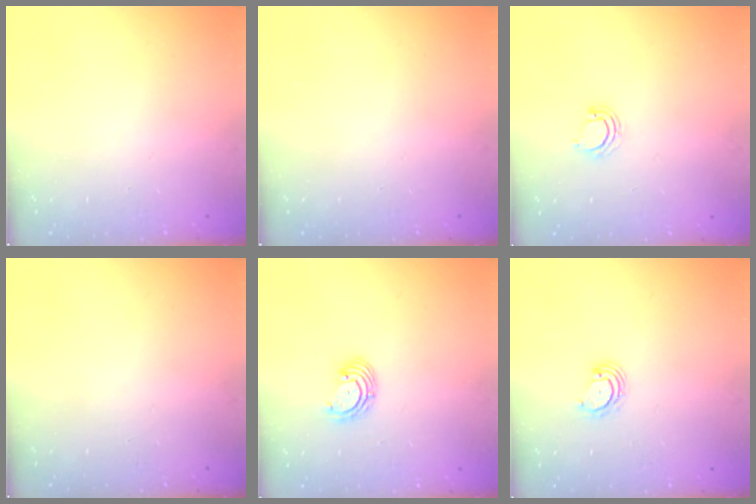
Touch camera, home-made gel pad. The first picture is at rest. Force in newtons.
{"total": 0.0}
{"total": 2.2, "press": 2.2, "slide": 0.1}
{"total": 0.0}
{"total": 2.9, "press": 2.9, "slide": 0.3}
{"total": 3.2, "press": 3.1, "slide": 0.4}